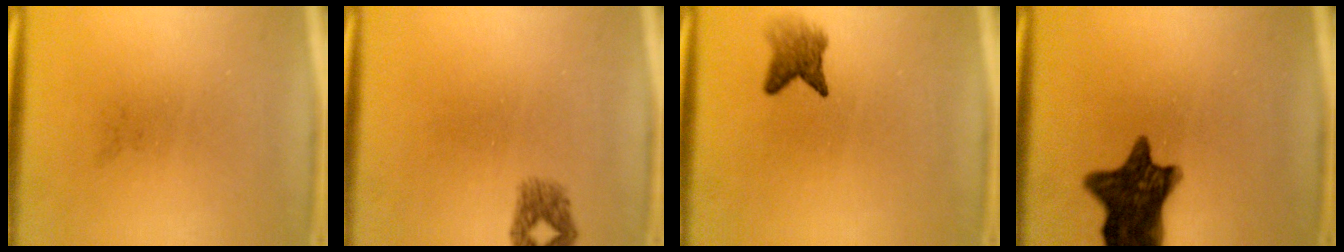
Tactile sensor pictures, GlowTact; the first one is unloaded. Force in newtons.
{"total": 1.8}
{"total": 3.1}
{"total": 12.3}